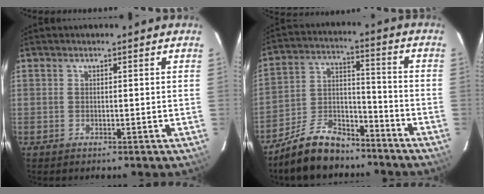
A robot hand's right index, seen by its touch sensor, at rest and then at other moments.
{"total": 12.3, "force": [-9.7, 5.7, 5.0], "torque": [-0.111, 0.034, -0.162]}